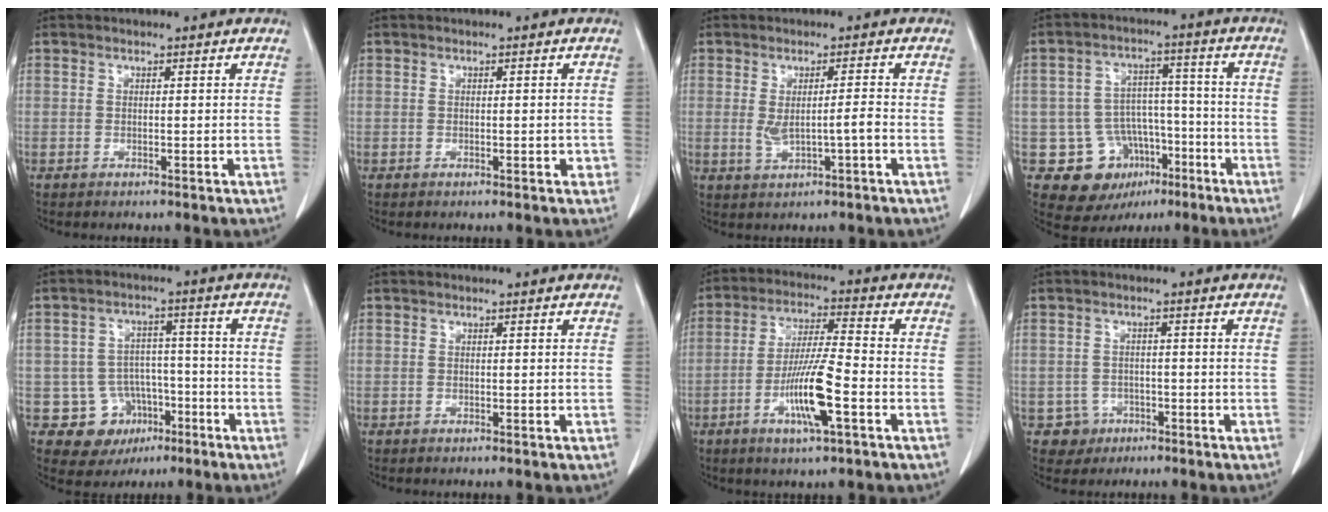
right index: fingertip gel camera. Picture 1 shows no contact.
{"total": 1.1, "force": [-0.2, 0.5, 1.0], "torque": [-0.010, 0.003, 0.000]}
{"total": 3.7, "force": [-0.4, 0.3, 3.6], "torque": [-0.065, 0.004, 0.002]}
{"total": 11.0, "force": [-4.7, 9.2, 3.7], "torque": [-0.054, 0.036, -0.057]}
{"total": 8.2, "force": [-3.2, 7.5, 1.4], "torque": [-0.013, 0.018, -0.037]}
{"total": 0.0}
{"total": 11.6, "force": [-4.6, 0.8, 10.7], "torque": [-0.205, -0.005, -0.086]}
{"total": 3.4, "force": [-1.5, 3.0, -0.2], "torque": [0.011, 0.015, -0.021]}